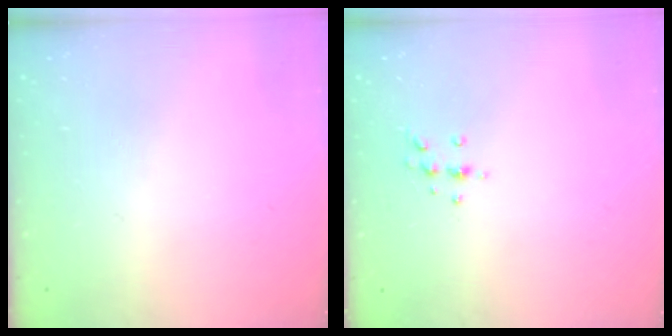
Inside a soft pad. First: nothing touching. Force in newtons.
{"total": 6.2, "press": 6.1, "slide": 0.8}